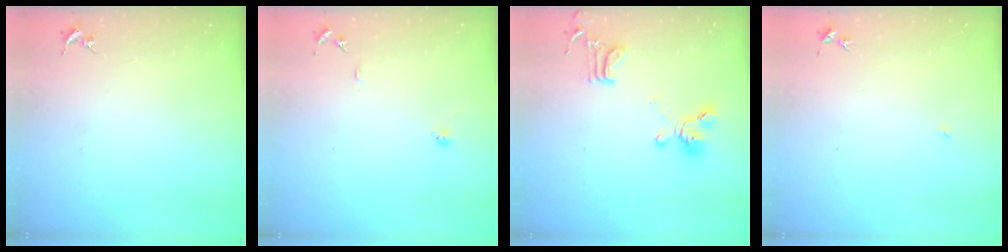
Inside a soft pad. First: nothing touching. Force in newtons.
{"total": 8.3, "press": 8.3, "slide": 0.7}
{"total": 16.4, "press": 16.3, "slide": 1.5}
{"total": 3.0, "press": 3.0, "slide": 0.4}